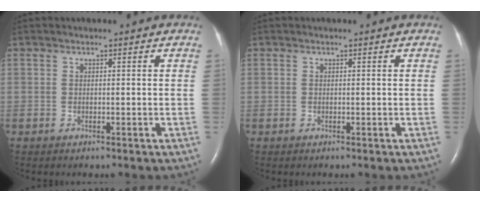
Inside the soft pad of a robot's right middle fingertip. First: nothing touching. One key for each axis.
{"total": 0.0}